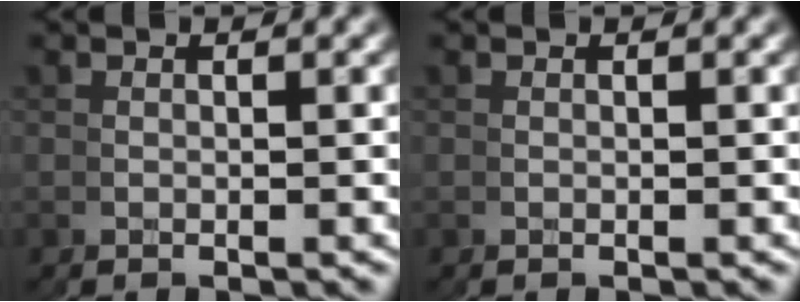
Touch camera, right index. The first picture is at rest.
{"total": 0.0}